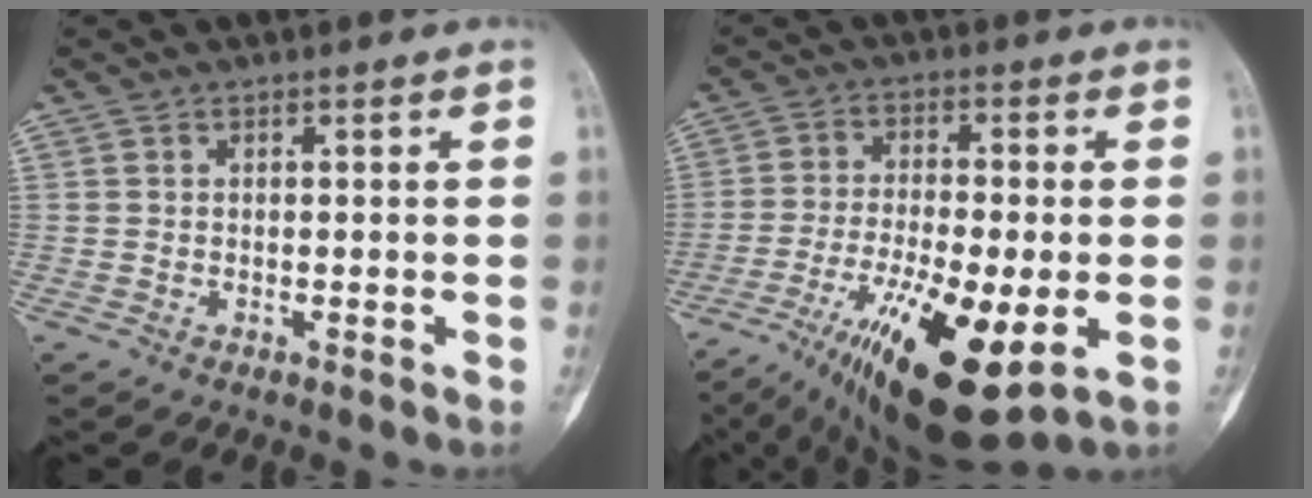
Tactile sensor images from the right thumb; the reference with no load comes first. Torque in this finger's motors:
{"motor_torque": [0.93, 0.89, 1.83, -0.95, 0.38]}